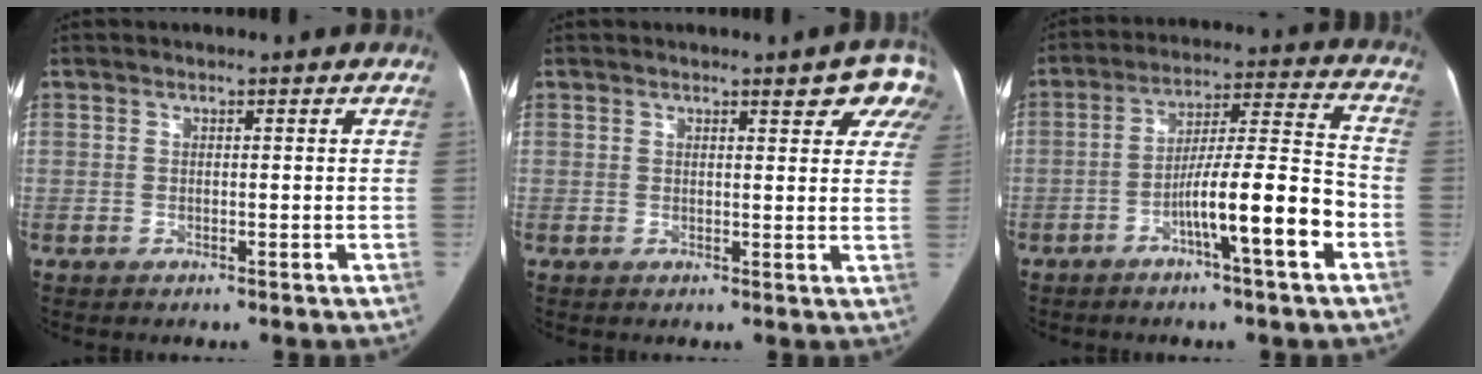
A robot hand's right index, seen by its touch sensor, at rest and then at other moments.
{"total": 6.9, "force": [5.0, 2.0, 4.4], "torque": [-0.038, -0.003, 0.036]}
{"total": 12.2, "force": [-5.2, 0.1, 11.0], "torque": [-0.172, 0.015, -0.084]}